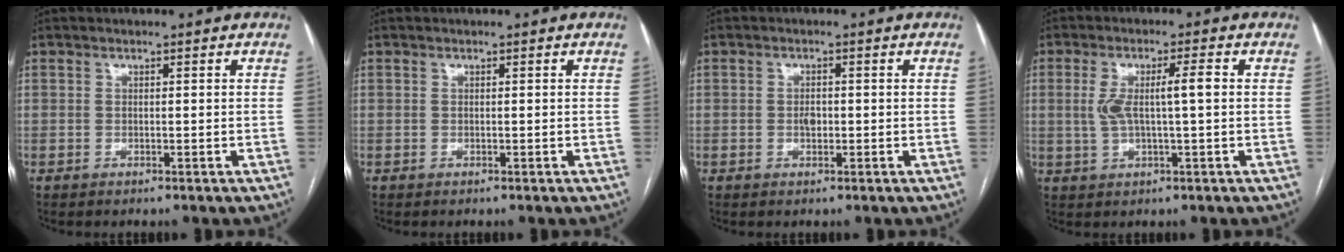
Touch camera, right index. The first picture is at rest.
{"total": 0.0}
{"total": 1.5, "force": [-0.2, 0.9, 1.2], "torque": [-0.018, 0.004, 0.000]}
{"total": 5.8, "force": [0.6, 0.7, 5.7], "torque": [-0.111, 0.017, 0.016]}